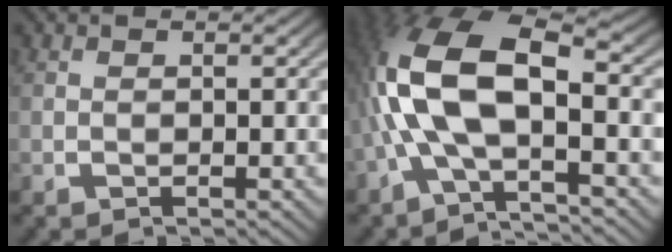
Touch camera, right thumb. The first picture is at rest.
{"total": 11.9, "force": [0.0, 6.7, 9.8], "torque": [-0.219, -0.017, 0.003]}